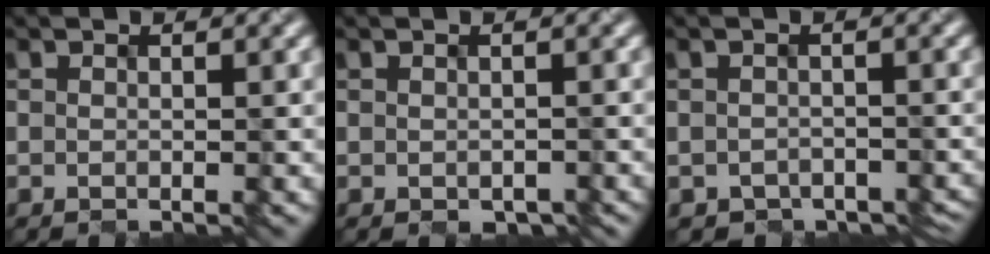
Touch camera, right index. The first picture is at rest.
{"total": 0.9, "force": [-0.7, 0.4, 0.3], "torque": [-0.005, -0.002, 0.006]}
{"total": 3.6, "force": [-2.4, 2.4, 1.1], "torque": [-0.007, -0.019, -0.013]}